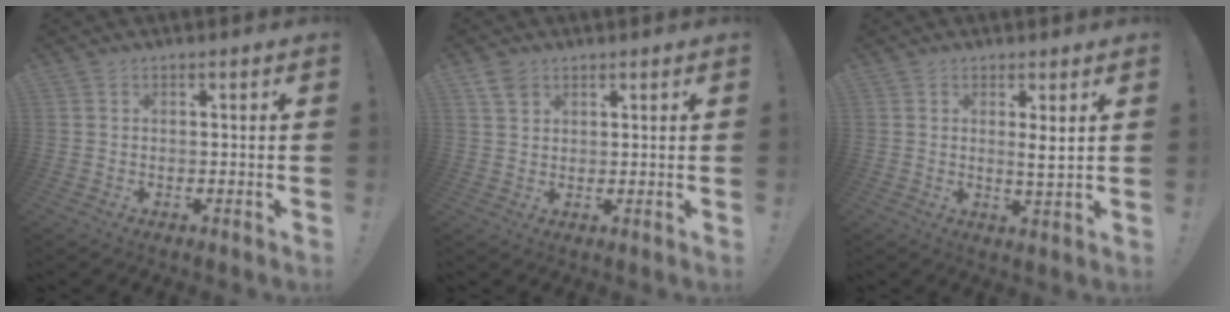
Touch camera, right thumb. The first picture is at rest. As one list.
[{"total": 4.1, "force": [2.6, 2.7, 1.6], "torque": [-0.023, -0.010, 0.050]}, {"total": 3.4, "force": [1.3, 0.0, 3.1], "torque": [-0.044, -0.016, 0.017]}]